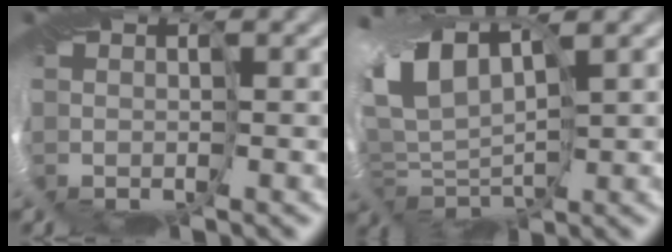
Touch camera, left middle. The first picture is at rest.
{"total": 9.7, "force": [2.8, 5.3, 7.6], "torque": [-0.173, -0.006, 0.068]}